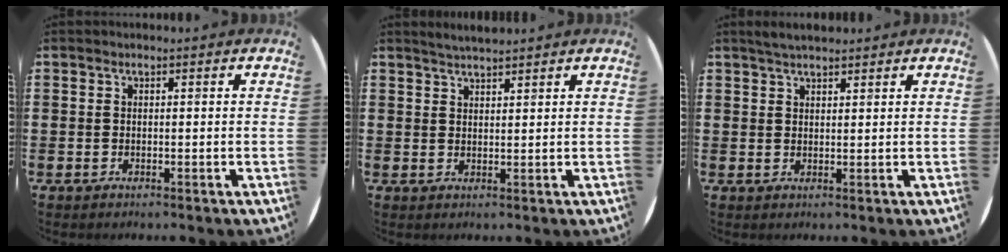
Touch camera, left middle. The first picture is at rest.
{"total": 2.3, "force": [2.2, 0.1, 0.4], "torque": [-0.011, 0.002, 0.042]}
{"total": 2.4, "force": [2.2, 0.5, 0.6], "torque": [-0.016, 0.003, 0.042]}